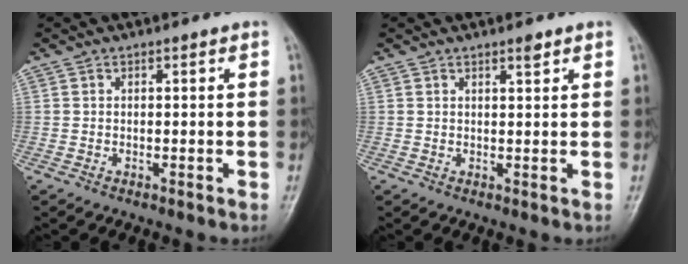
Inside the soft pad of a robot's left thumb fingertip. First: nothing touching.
{"total": 1.6, "force": [1.2, 0.4, 0.9], "torque": [-0.009, -0.007, 0.019]}